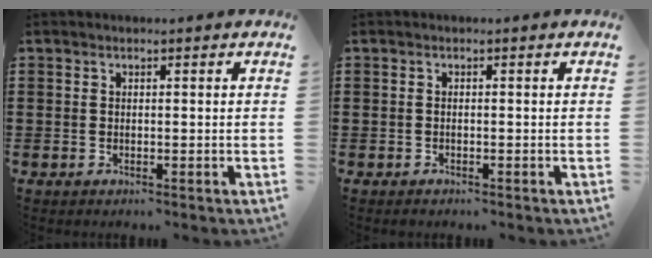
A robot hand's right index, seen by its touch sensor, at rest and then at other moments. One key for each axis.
{"total": 0.5, "fx": -0.3, "fy": 0.2, "fz": 0.3, "tx": -0.008, "ty": -0.001, "tz": -0.007}